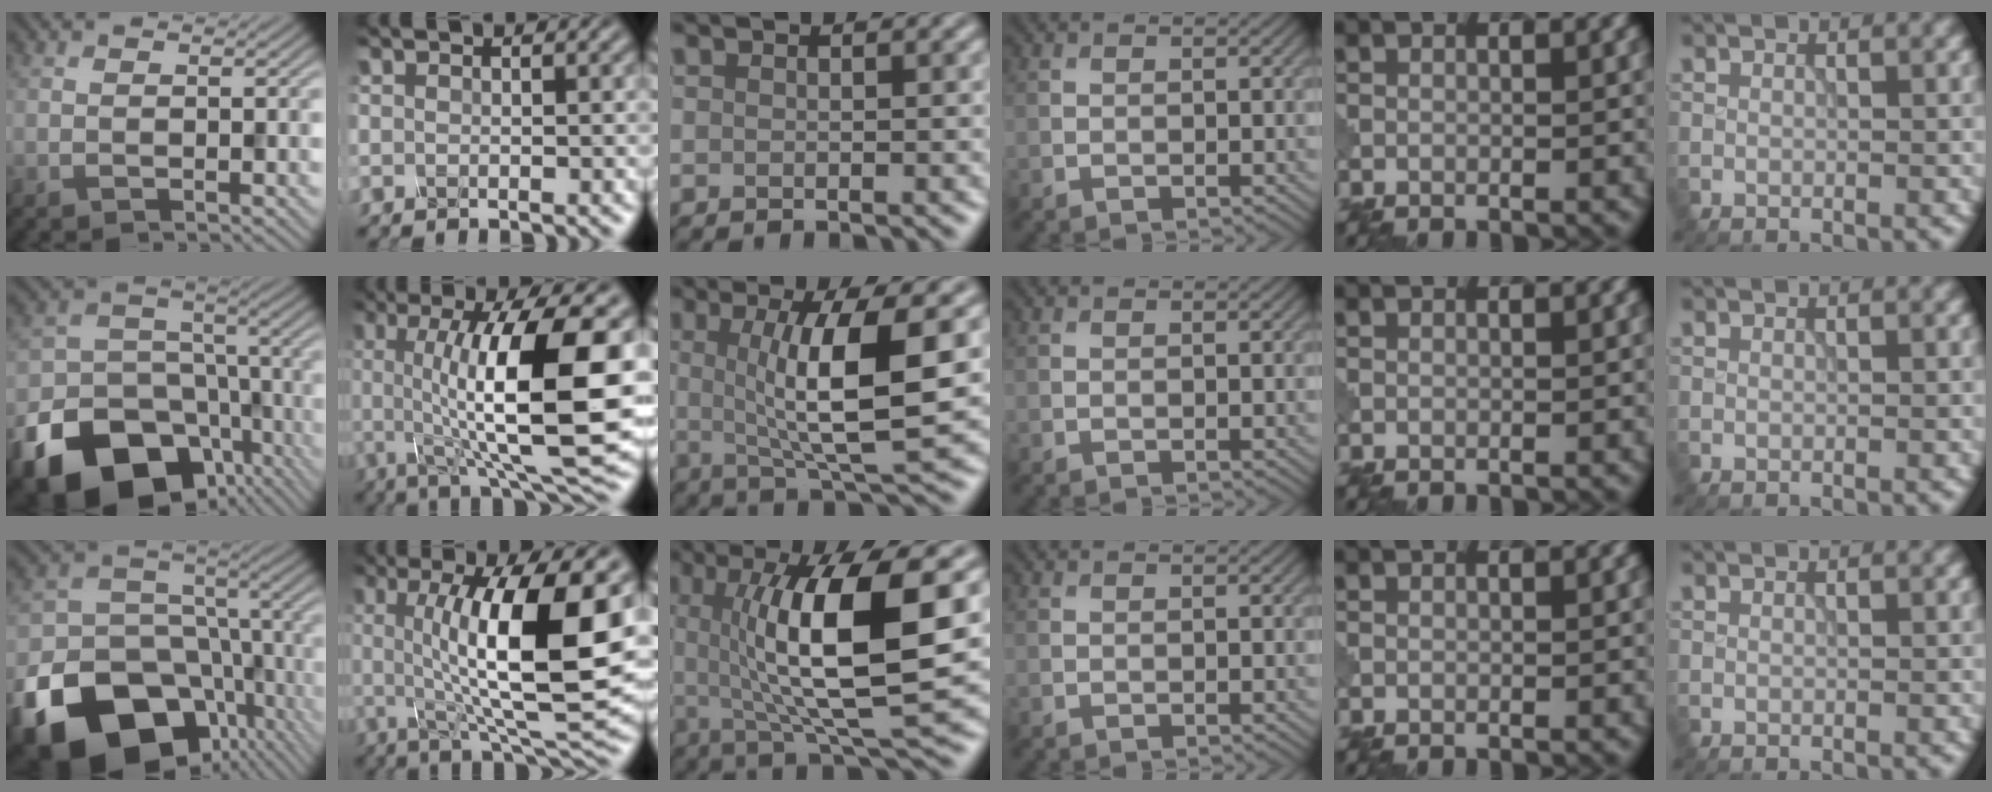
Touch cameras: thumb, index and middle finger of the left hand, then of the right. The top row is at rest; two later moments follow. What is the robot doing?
{"motion": "shake", "object": "sieve"}